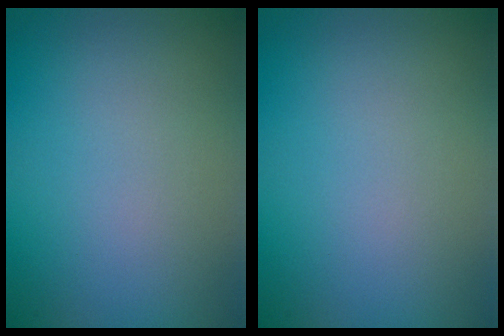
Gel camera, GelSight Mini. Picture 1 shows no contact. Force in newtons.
{"total": 0.0}